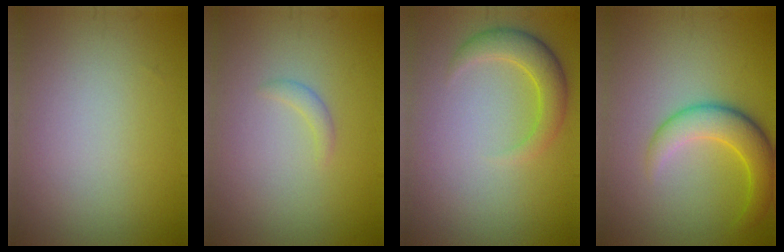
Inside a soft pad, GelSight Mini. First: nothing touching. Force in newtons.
{"total": 0.9, "press": 0.9, "slide": 0.1}
{"total": 3.3, "press": 3.3, "slide": 0.5}
{"total": 4.6, "press": 4.6, "slide": 0.2}